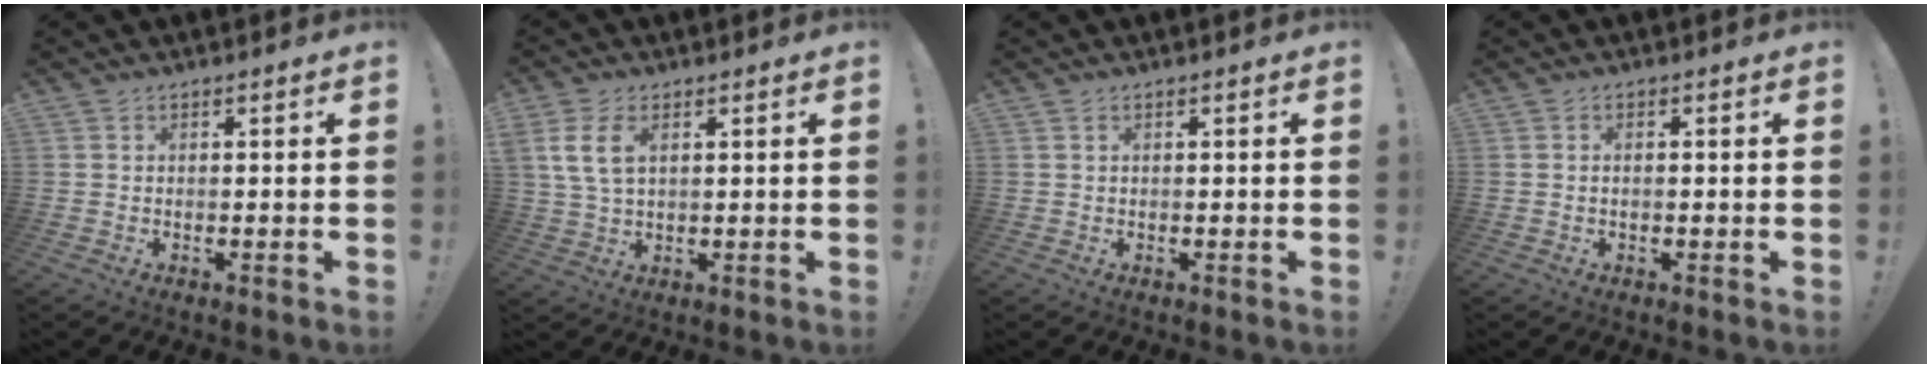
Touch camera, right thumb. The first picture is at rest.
{"total": 8.0, "force": [2.8, 4.5, 6.0], "torque": [-0.114, -0.002, 0.054]}
{"total": 0.5, "force": [0.4, 0.2, 0.2], "torque": [-0.004, 0.000, 0.007]}
{"total": 0.8, "force": [-0.4, 0.4, 0.5], "torque": [-0.016, 0.006, -0.006]}